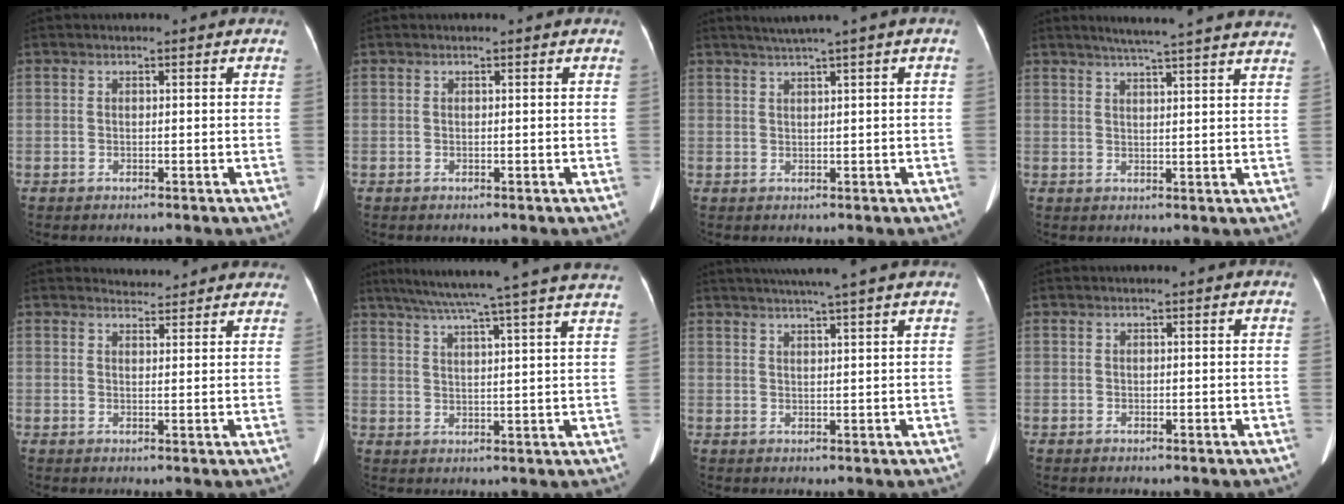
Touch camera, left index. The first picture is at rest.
{"total": 0.0}
{"total": 3.2, "force": [2.0, -0.9, 2.4], "torque": [-0.047, 0.008, 0.040]}
{"total": 18.4, "force": [16.6, 0.2, 8.0], "torque": [-0.116, -0.004, 0.201]}
{"total": 5.6, "force": [5.5, 1.5, 0.1], "torque": [0.009, 0.010, 0.051]}
{"total": 23.9, "force": [20.8, -1.1, 11.7], "torque": [-0.194, -0.009, 0.266]}
{"total": 9.0, "force": [7.4, -1.0, 4.9], "torque": [-0.077, 0.023, 0.092]}
{"total": 0.0}